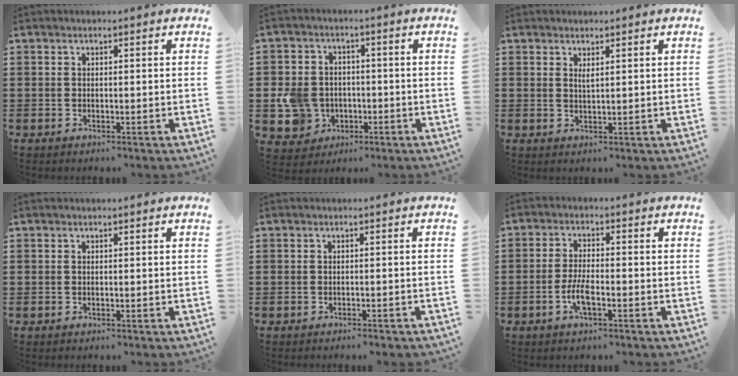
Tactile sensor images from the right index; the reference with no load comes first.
{"total": 7.0, "force": [-1.3, 6.3, 2.7], "torque": [-0.092, 0.012, -0.025]}
{"total": 1.1, "force": [0.7, 0.1, 0.8], "torque": [-0.017, 0.000, 0.013]}
{"total": 0.0}
{"total": 0.8, "force": [-0.7, -0.1, 0.3], "torque": [-0.010, -0.004, -0.014]}
{"total": 4.0, "force": [-1.6, 1.1, 3.4], "torque": [-0.080, -0.003, -0.035]}